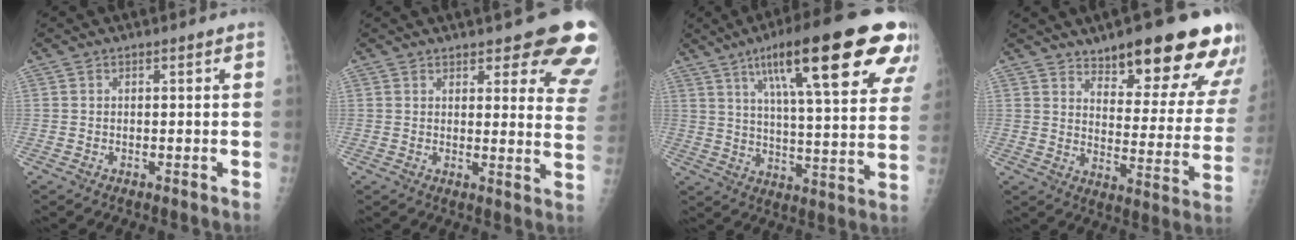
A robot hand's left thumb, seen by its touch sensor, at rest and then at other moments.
{"total": 14.0, "force": [9.7, 4.2, 9.2], "torque": [-0.064, -0.051, 0.093]}
{"total": 27.7, "force": [14.5, 6.0, 22.9], "torque": [-0.319, -0.021, 0.214]}
{"total": 22.3, "force": [15.6, 6.9, 14.4], "torque": [-0.139, -0.082, 0.209]}